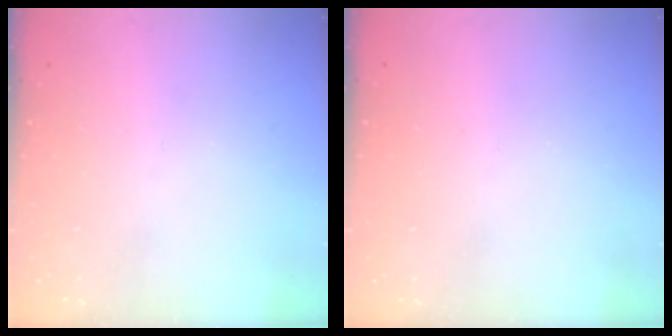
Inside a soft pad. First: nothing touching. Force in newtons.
{"total": 0.0}